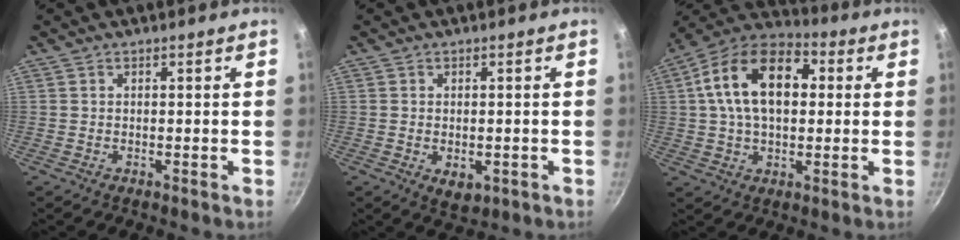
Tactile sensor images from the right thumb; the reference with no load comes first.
{"total": 4.2, "force": [-1.1, 2.6, 3.1], "torque": [-0.040, -0.007, -0.011]}
{"total": 17.8, "force": [3.1, 11.1, 13.5], "torque": [-0.202, 0.026, 0.035]}